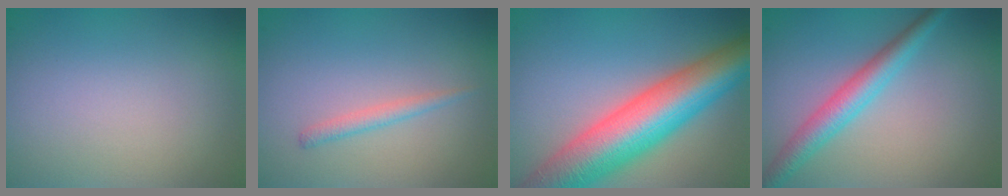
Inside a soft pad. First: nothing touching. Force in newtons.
{"total": 1.2, "press": 1.2, "slide": 0.1}
{"total": 11.3, "press": 11.3, "slide": 0.6}
{"total": 3.7, "press": 3.7, "slide": 0.1}